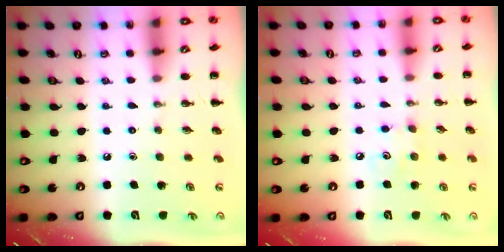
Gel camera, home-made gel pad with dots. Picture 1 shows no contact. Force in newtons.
{"total": 3.8, "press": 3.7, "slide": 0.8}